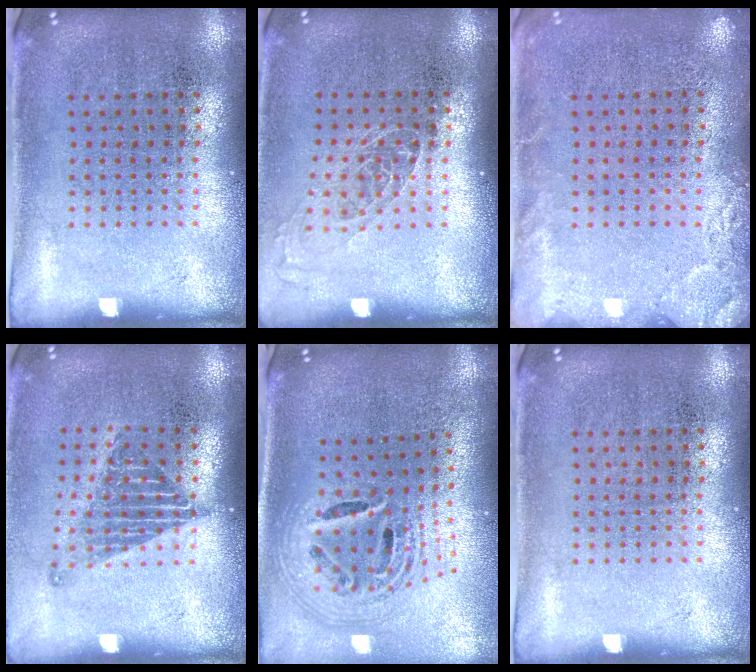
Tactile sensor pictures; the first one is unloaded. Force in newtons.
{"total": 1.1, "press": 0.9, "slide": 0.6}
{"total": 2.2, "press": 2.2, "slide": 0.3}
{"total": 1.2, "press": 1.0, "slide": 0.7}
{"total": 2.5, "press": 1.8, "slide": 1.7}
{"total": 0.0}